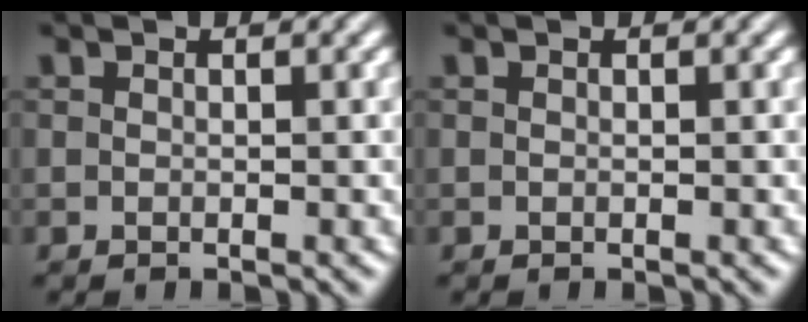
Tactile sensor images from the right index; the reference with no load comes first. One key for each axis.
{"total": 0.0}